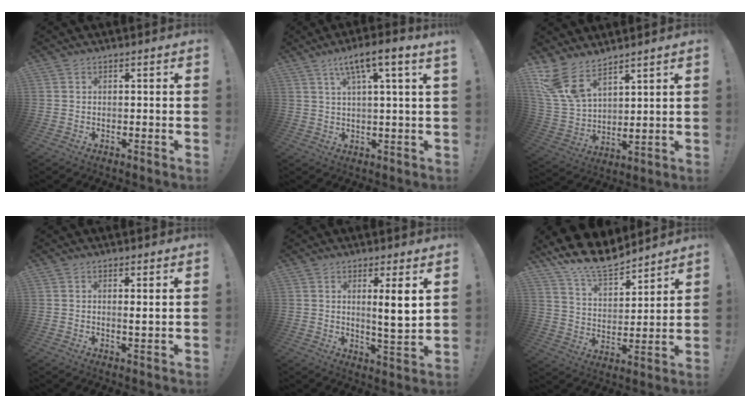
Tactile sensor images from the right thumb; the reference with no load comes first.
{"total": 7.3, "force": [3.5, -0.4, 6.5], "torque": [-0.104, -0.016, 0.052]}
{"total": 11.7, "force": [9.2, 5.1, 5.1], "torque": [-0.123, -0.065, 0.178]}
{"total": 2.0, "force": [0.9, 0.0, 1.8], "torque": [-0.021, -0.011, 0.012]}
{"total": 7.1, "force": [2.5, 0.2, 6.6], "torque": [-0.098, -0.021, 0.032]}
{"total": 13.9, "force": [12.0, 5.0, 5.1], "torque": [-0.103, -0.095, 0.219]}